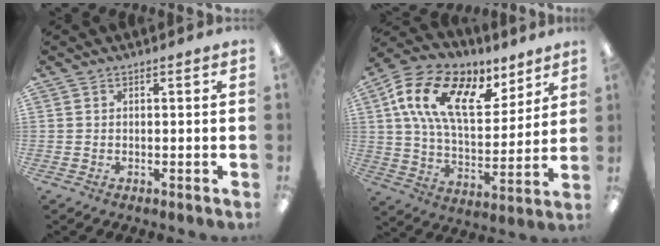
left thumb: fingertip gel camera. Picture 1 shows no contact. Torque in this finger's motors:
{"motor_torque": [1.89, 1.79, 1.35, -1.42, 0.26]}